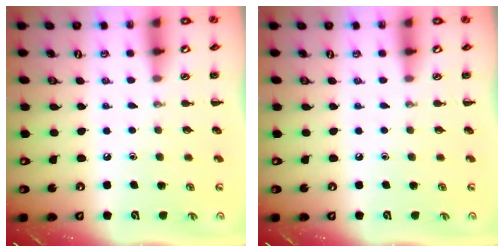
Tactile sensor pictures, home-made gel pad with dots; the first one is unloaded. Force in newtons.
{"total": 0.0}